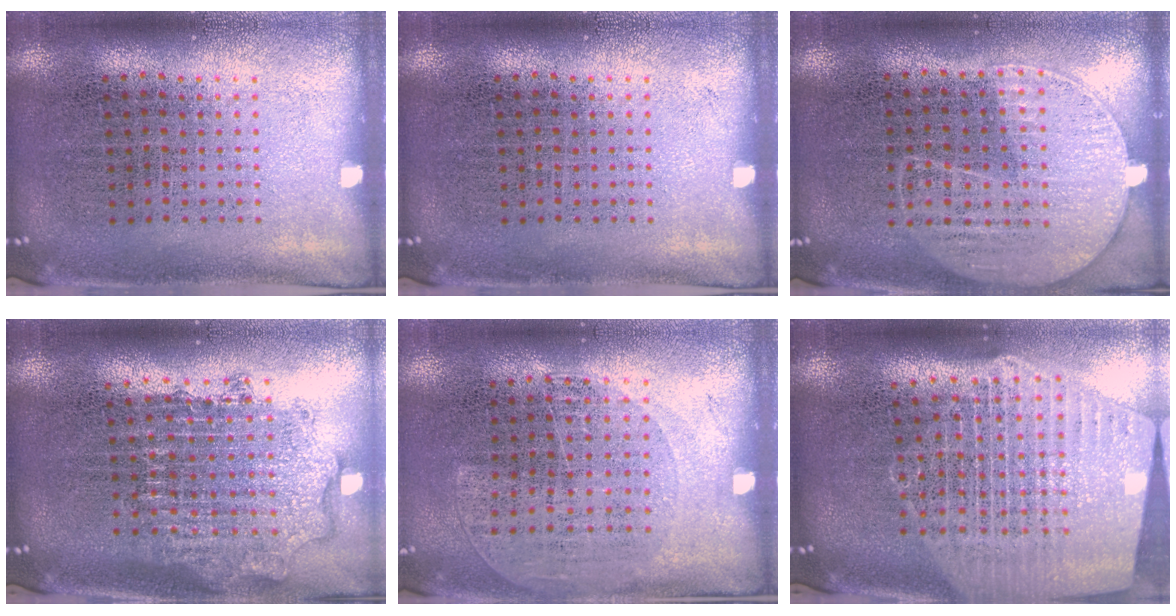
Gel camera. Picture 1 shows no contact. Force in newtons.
{"total": 0.0}
{"total": 1.2, "press": 1.0, "slide": 0.6}
{"total": 1.9, "press": 1.5, "slide": 1.2}
{"total": 1.3, "press": 1.0, "slide": 0.7}
{"total": 2.8, "press": 2.3, "slide": 1.5}